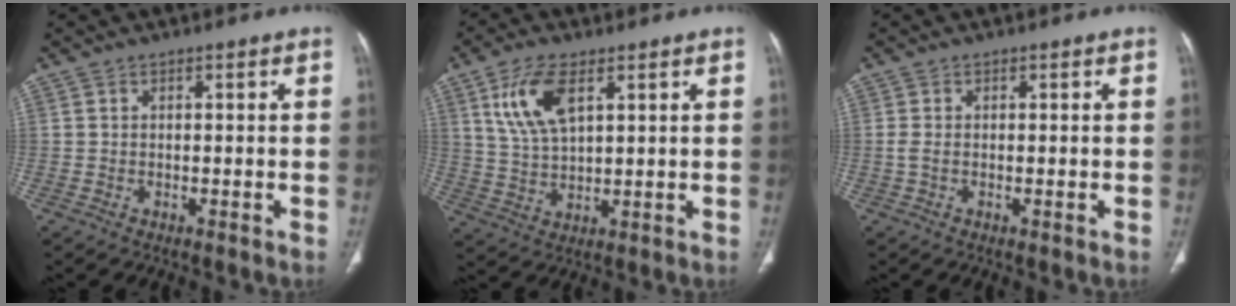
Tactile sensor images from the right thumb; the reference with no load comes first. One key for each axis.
{"total": 9.7, "fx": 4.3, "fy": 4.6, "fz": 7.4, "tx": -0.146, "ty": -0.011, "tz": 0.090}
{"total": 1.4, "fx": -0.2, "fy": 0.5, "fz": 1.3, "tx": -0.036, "ty": -0.005, "tz": -0.005}